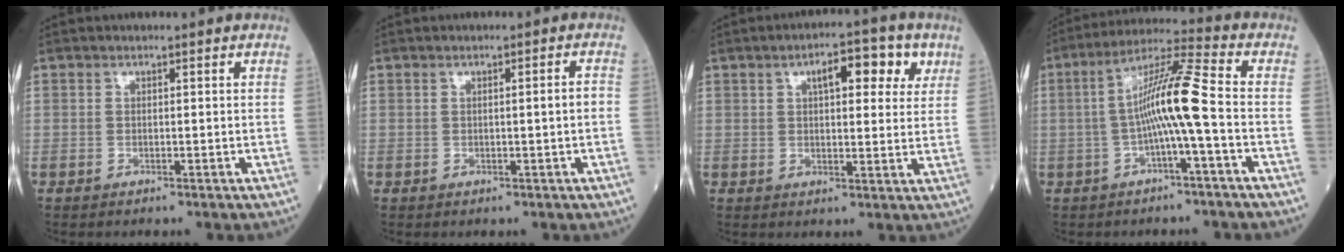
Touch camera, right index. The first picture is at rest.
{"total": 1.7, "force": [-0.2, -0.2, 1.7], "torque": [-0.024, 0.000, -0.002]}
{"total": 8.4, "force": [3.8, 3.2, 6.8], "torque": [-0.091, 0.016, 0.049]}
{"total": 9.5, "force": [-1.5, -0.7, 9.3], "torque": [-0.169, 0.022, -0.032]}